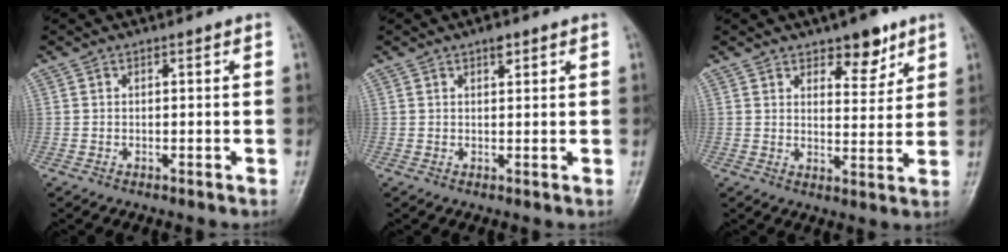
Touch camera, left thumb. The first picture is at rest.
{"total": 1.9, "force": [1.2, 0.8, 1.1], "torque": [-0.010, -0.005, 0.017]}
{"total": 7.1, "force": [4.8, 3.4, 4.0], "torque": [-0.027, -0.032, 0.070]}